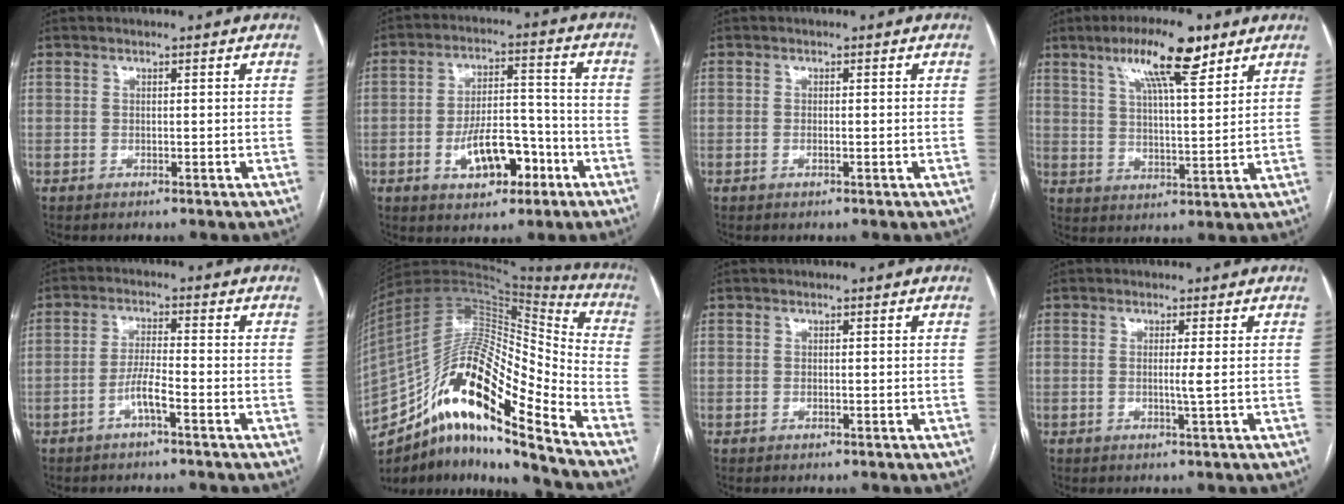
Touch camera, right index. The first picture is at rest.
{"total": 9.5, "force": [-4.0, 4.6, 7.3], "torque": [-0.124, 0.020, -0.058]}
{"total": 0.7, "force": [-0.2, 0.1, 0.6], "torque": [-0.014, -0.001, -0.003]}
{"total": 11.5, "force": [7.1, 2.3, 8.8], "torque": [-0.153, 0.009, 0.117]}
{"total": 3.9, "force": [-2.1, 0.1, 3.3], "torque": [-0.062, 0.006, -0.039]}
{"total": 23.4, "force": [-14.4, 4.2, 18.0], "torque": [-0.320, 0.019, -0.251]}
{"total": 0.0}
{"total": 1.7, "force": [-0.1, -0.6, 1.6], "torque": [-0.029, -0.002, -0.003]}